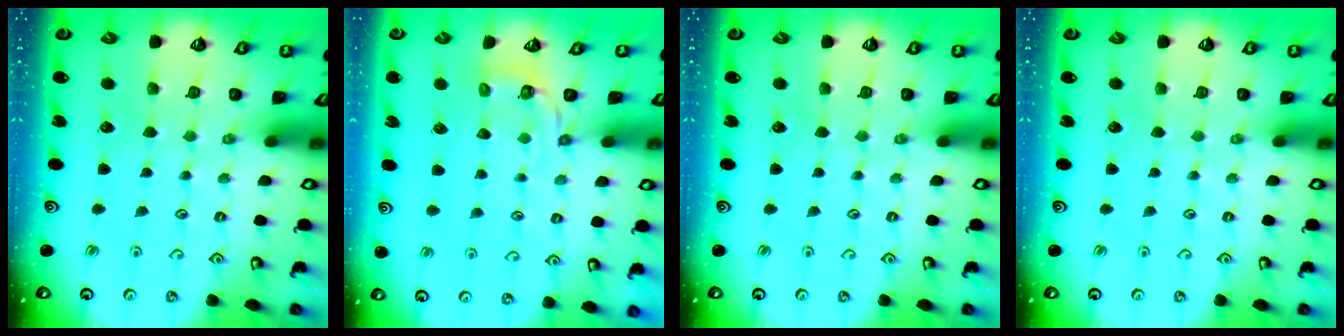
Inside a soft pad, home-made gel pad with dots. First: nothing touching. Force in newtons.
{"total": 3.3, "press": 1.9, "slide": 2.7}
{"total": 0.0}
{"total": 0.0}